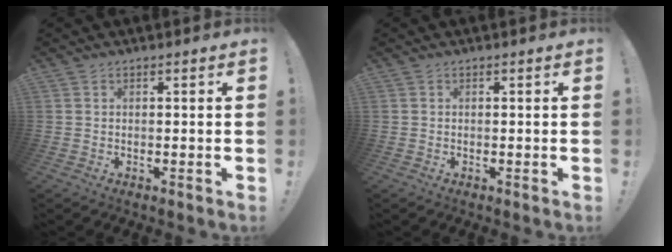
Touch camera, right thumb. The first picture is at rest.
{"total": 0.0}